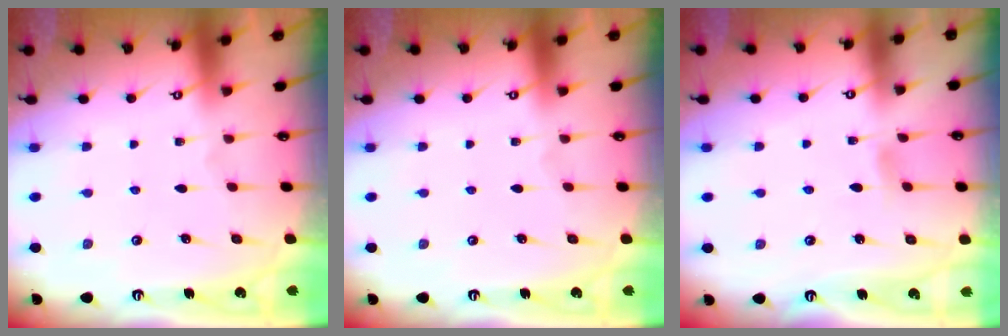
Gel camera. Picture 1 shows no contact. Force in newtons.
{"total": 0.0}
{"total": 3.6, "press": 3.6, "slide": 0.4}